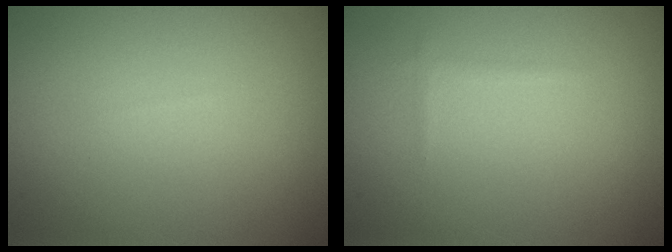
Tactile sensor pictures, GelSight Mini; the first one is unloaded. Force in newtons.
{"total": 0.5, "press": 0.5, "slide": 0.1}